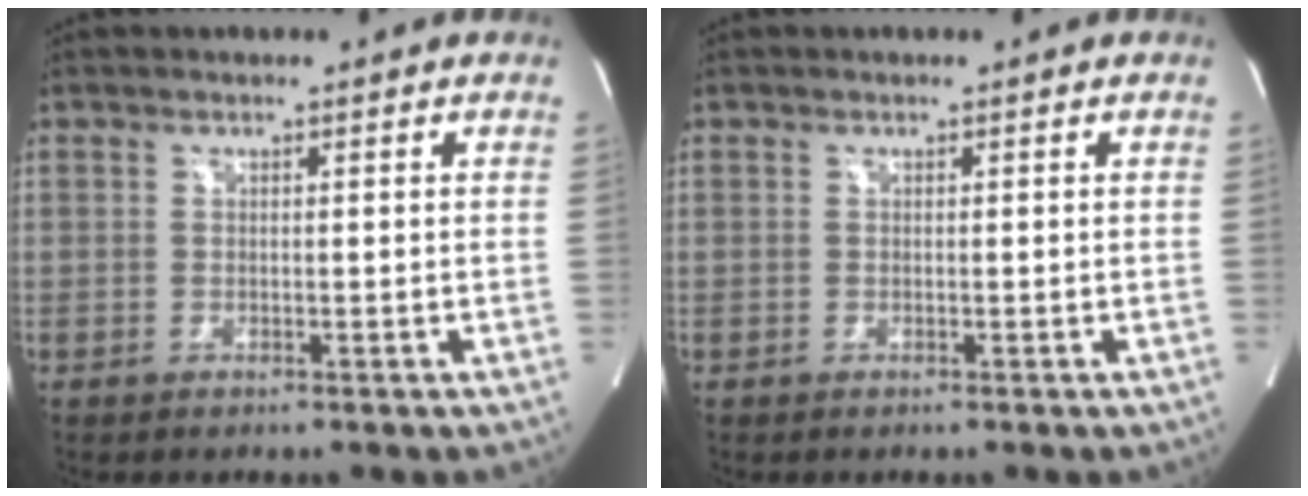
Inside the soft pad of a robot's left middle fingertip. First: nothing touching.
{"total": 0.0}